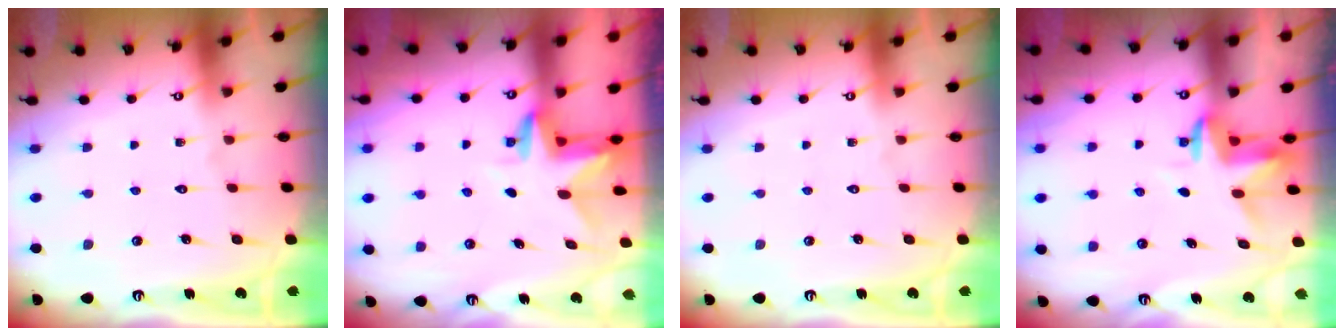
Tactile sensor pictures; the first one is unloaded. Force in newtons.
{"total": 2.9, "press": 2.9, "slide": 0.2}
{"total": 0.0}
{"total": 3.4, "press": 3.4, "slide": 0.2}